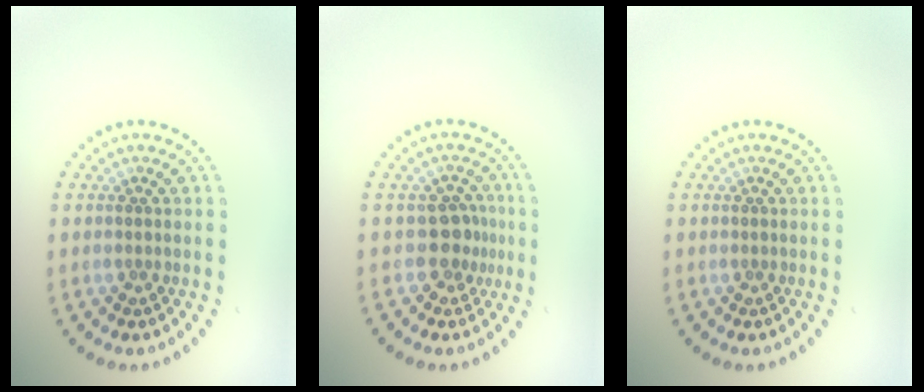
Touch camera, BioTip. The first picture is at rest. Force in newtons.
{"total": 2.3, "press": 1.9, "slide": 1.3}
{"total": 0.0}